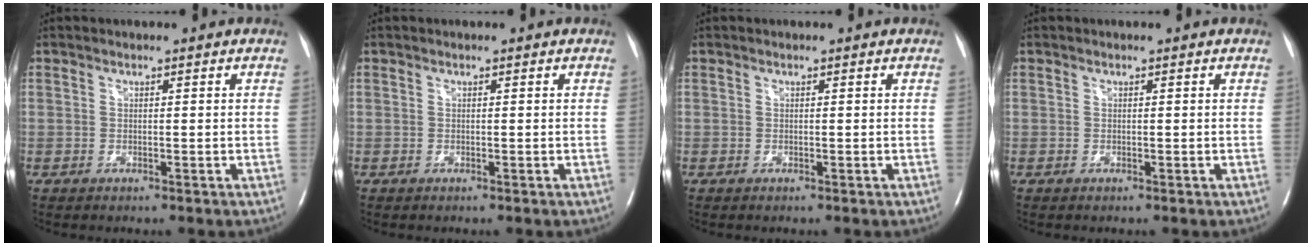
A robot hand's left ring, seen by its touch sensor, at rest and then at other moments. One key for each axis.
{"total": 0.0}
{"total": 0.0}
{"total": 0.0}